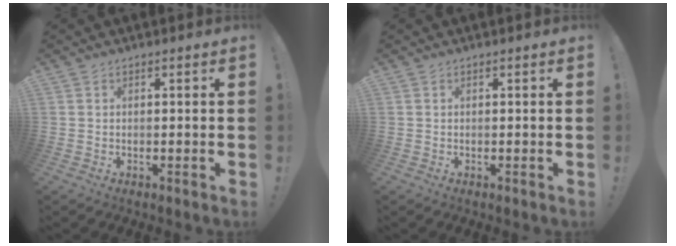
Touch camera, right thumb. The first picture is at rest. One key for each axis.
{"total": 0.0}